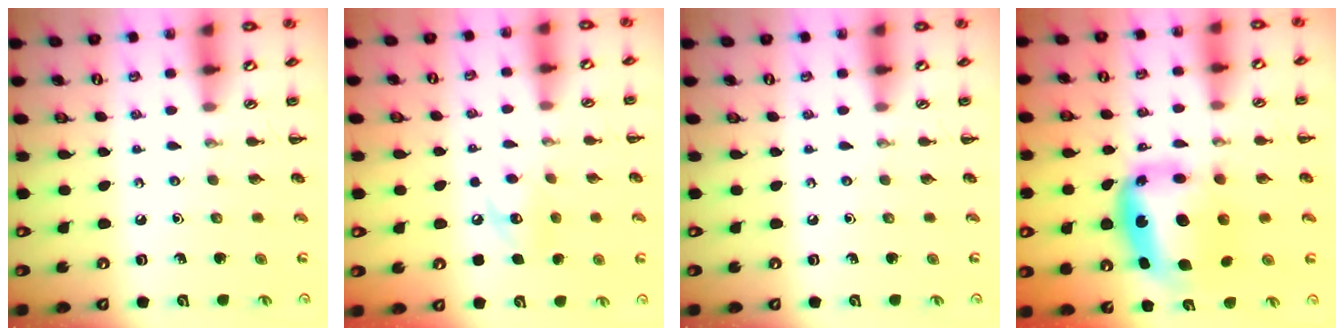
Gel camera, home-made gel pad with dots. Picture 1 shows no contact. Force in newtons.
{"total": 7.3, "press": 7.3, "slide": 0.5}
{"total": 0.0}
{"total": 9.9, "press": 9.5, "slide": 2.7}